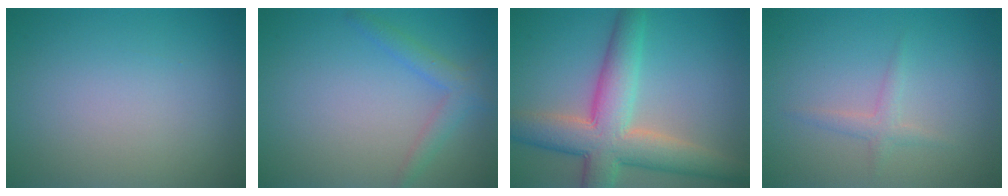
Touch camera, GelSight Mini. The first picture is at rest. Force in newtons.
{"total": 2.2, "press": 2.2, "slide": 0.0}
{"total": 8.2, "press": 8.2, "slide": 0.5}
{"total": 1.3, "press": 1.3, "slide": 0.0}